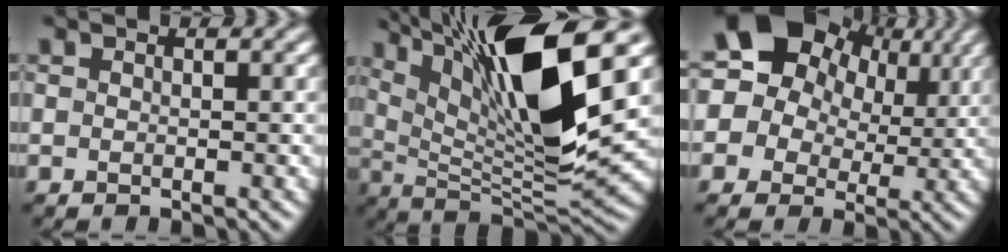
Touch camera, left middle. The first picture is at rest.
{"total": 14.0, "force": [6.4, 3.5, 11.9], "torque": [-0.207, 0.004, 0.112]}
{"total": 15.7, "force": [7.5, 12.3, 6.3], "torque": [-0.152, 0.044, 0.104]}